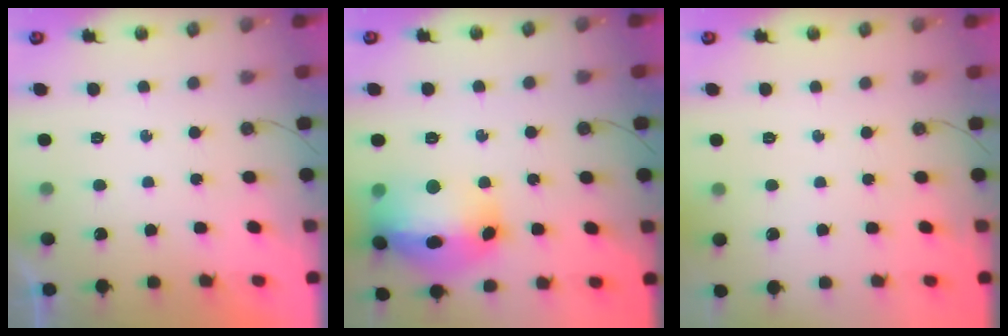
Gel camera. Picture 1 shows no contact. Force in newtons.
{"total": 21.2, "press": 21.1, "slide": 2.0}
{"total": 0.0}